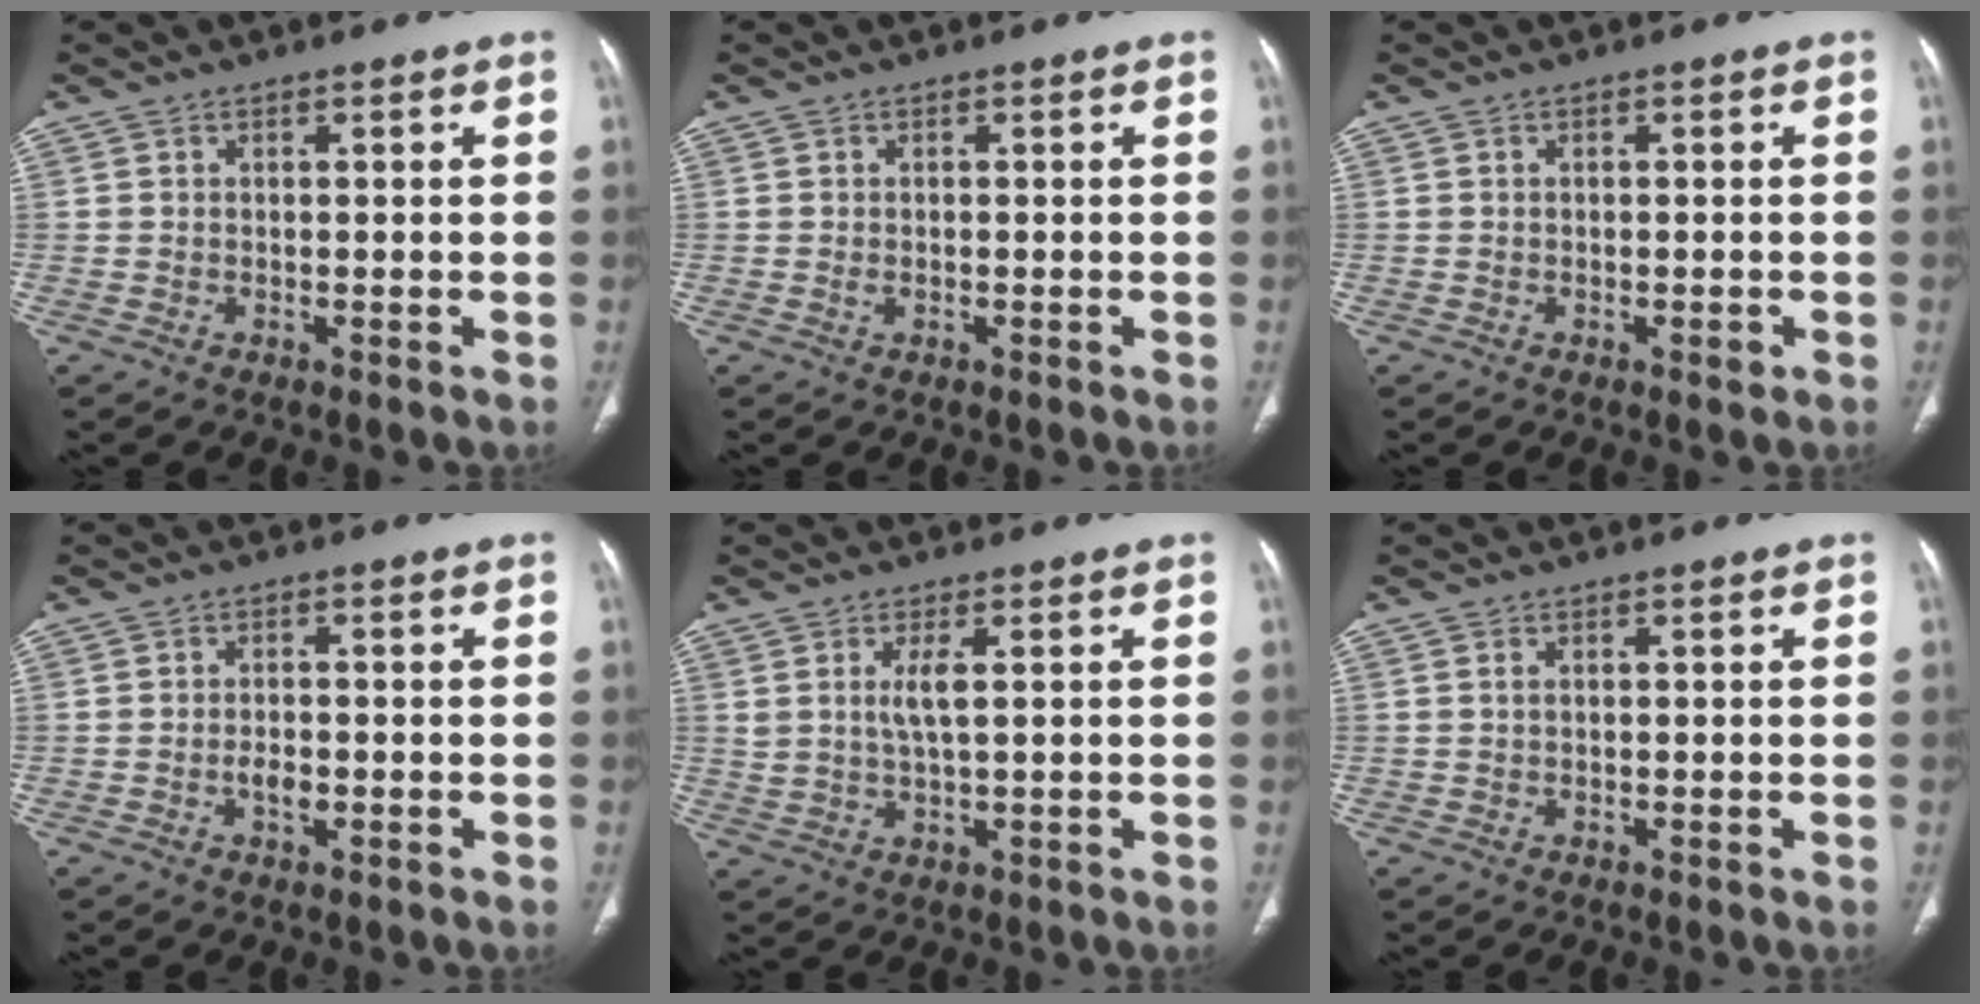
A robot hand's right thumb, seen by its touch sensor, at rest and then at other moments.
{"total": 0.6, "force": [-0.2, 0.2, 0.4], "torque": [-0.011, 0.001, -0.003]}
{"total": 1.0, "force": [-0.5, 0.4, 0.7], "torque": [-0.009, -0.002, -0.007]}
{"total": 2.4, "force": [-0.8, 1.3, 1.9], "torque": [-0.030, 0.003, -0.015]}
{"total": 4.1, "force": [1.2, 1.0, 3.8], "torque": [-0.080, -0.010, 0.029]}
{"total": 0.5, "force": [0.2, 0.3, 0.4], "torque": [-0.010, 0.003, 0.004]}